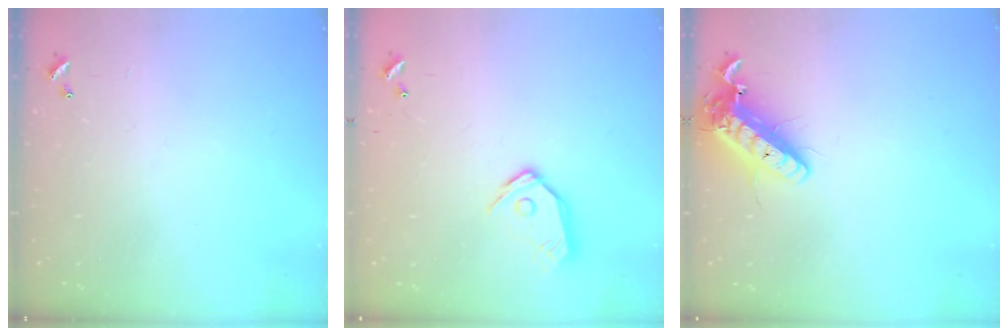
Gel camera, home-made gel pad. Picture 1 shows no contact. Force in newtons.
{"total": 11.6, "press": 11.5, "slide": 1.2}
{"total": 14.8, "press": 14.5, "slide": 2.9}